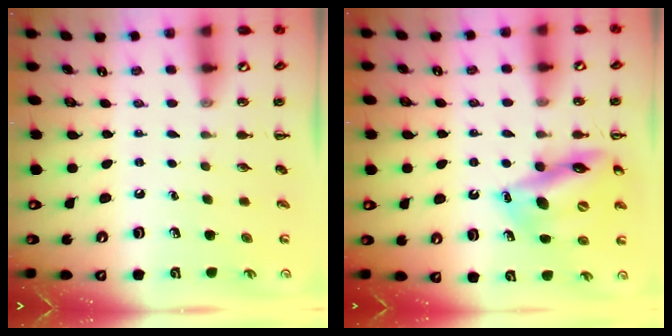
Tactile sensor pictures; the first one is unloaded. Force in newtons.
{"total": 15.0, "press": 14.6, "slide": 3.7}